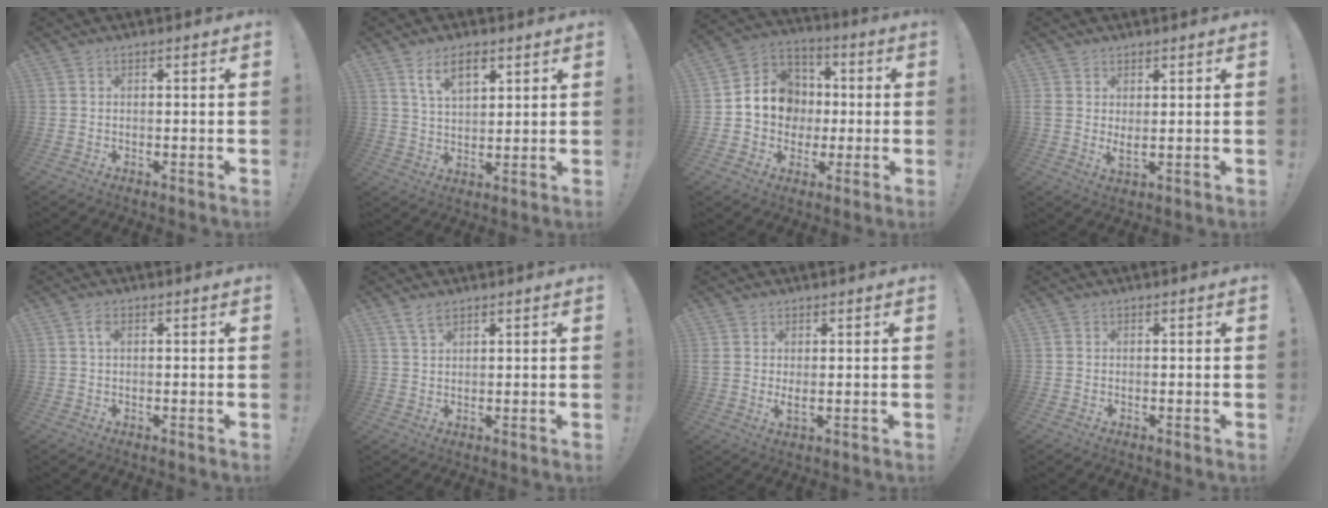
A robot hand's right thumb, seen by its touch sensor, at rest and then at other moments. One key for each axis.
{"total": 8.4, "fx": 4.9, "fy": 4.0, "fz": 5.5, "tx": -0.095, "ty": -0.011, "tz": 0.088}
{"total": 12.5, "fx": -0.4, "fy": 11.4, "fz": 4.9, "tx": -0.062, "ty": 0.009, "tz": 0.003}
{"total": 3.5, "fx": 2.0, "fy": 1.4, "fz": 2.6, "tx": -0.030, "ty": -0.017, "tz": 0.035}
{"total": 2.2, "fx": 0.7, "fy": 1.2, "fz": 1.7, "tx": -0.027, "ty": 0.000, "tz": 0.009}
{"total": 3.6, "fx": 2.5, "fy": 1.7, "fz": 2.0, "tx": -0.030, "ty": -0.009, "tz": 0.045}
{"total": 3.0, "fx": 1.1, "fy": 0.9, "fz": 2.6, "tx": -0.037, "ty": -0.010, "tz": 0.020}
{"total": 0.0}